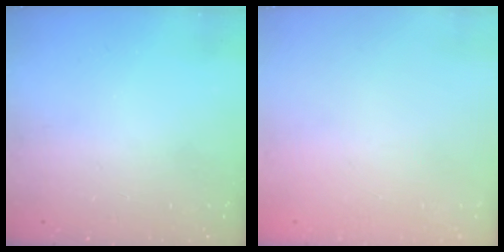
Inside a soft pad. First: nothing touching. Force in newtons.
{"total": 2.7, "press": 2.6, "slide": 0.8}